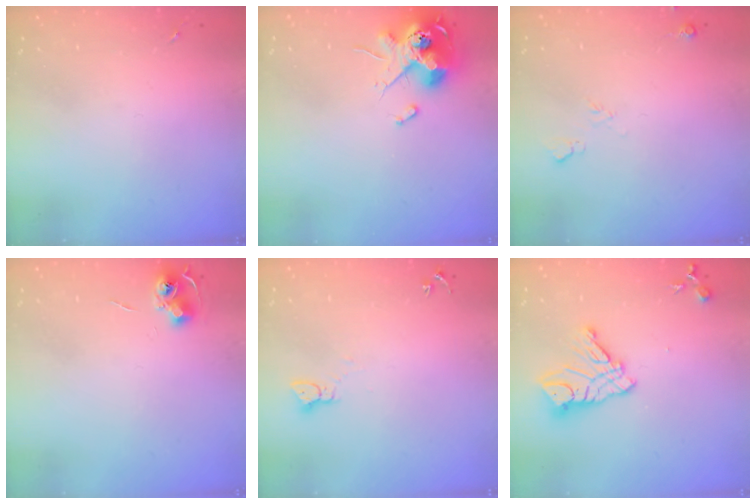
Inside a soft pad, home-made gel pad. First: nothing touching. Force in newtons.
{"total": 14.0, "press": 13.9, "slide": 1.5}
{"total": 4.6, "press": 4.5, "slide": 0.8}
{"total": 6.8, "press": 6.8, "slide": 0.7}
{"total": 2.3, "press": 2.3, "slide": 0.2}
{"total": 12.8, "press": 12.7, "slide": 1.0}